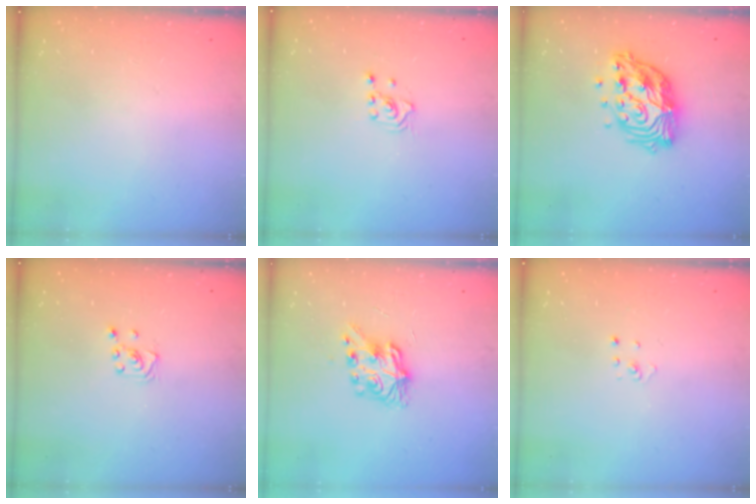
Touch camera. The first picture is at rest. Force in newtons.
{"total": 1.6, "press": 1.5, "slide": 0.2}
{"total": 16.8, "press": 16.7, "slide": 1.5}
{"total": 3.0, "press": 2.9, "slide": 0.3}
{"total": 8.4, "press": 8.3, "slide": 0.3}
{"total": 1.5, "press": 1.5, "slide": 0.1}